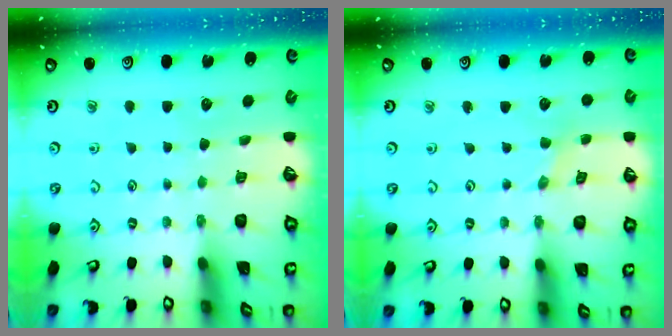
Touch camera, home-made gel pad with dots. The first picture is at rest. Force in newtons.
{"total": 1.2, "press": 1.2, "slide": 0.2}